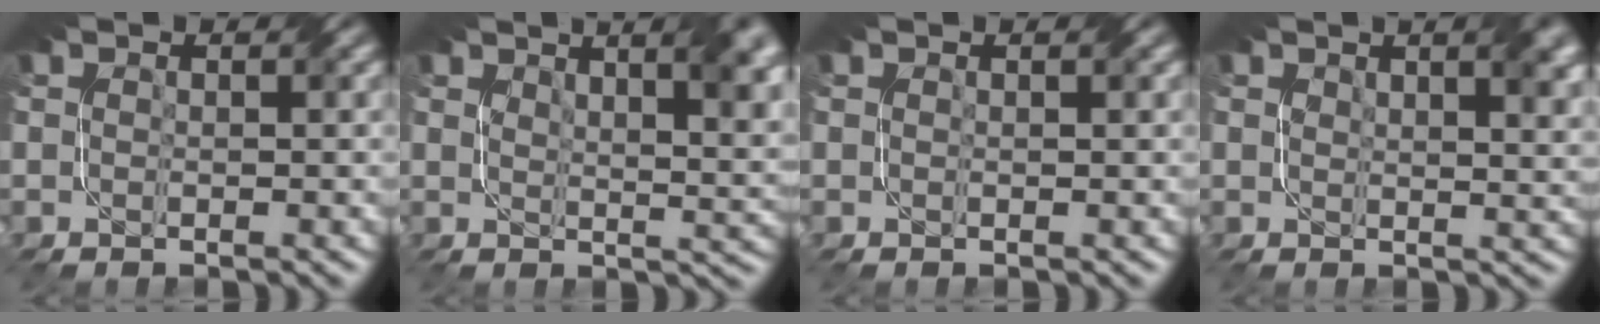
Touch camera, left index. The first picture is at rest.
{"total": 8.8, "force": [4.6, 3.5, 6.6], "torque": [-0.046, 0.017, 0.062]}
{"total": 0.6, "force": [0.5, 0.0, 0.4], "torque": [-0.005, 0.000, 0.007]}
{"total": 5.0, "force": [2.6, 2.0, 3.8], "torque": [-0.038, 0.005, 0.040]}